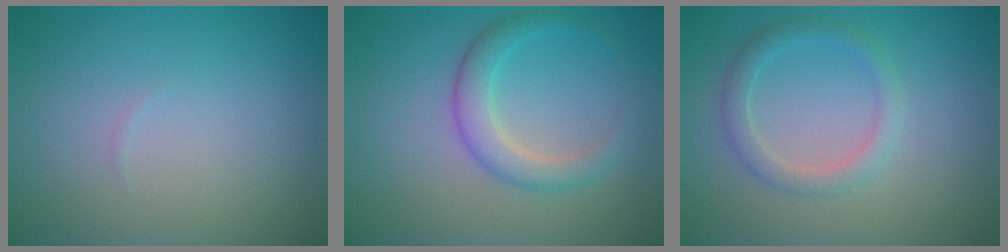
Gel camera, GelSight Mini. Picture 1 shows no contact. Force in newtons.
{"total": 2.9, "press": 2.9, "slide": 0.1}
{"total": 2.2, "press": 2.2, "slide": 0.2}